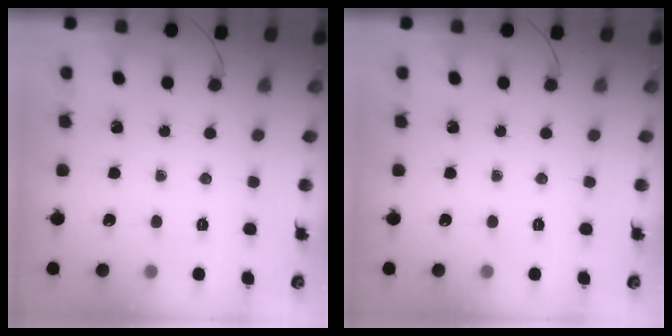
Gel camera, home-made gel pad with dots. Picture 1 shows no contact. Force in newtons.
{"total": 0.0}